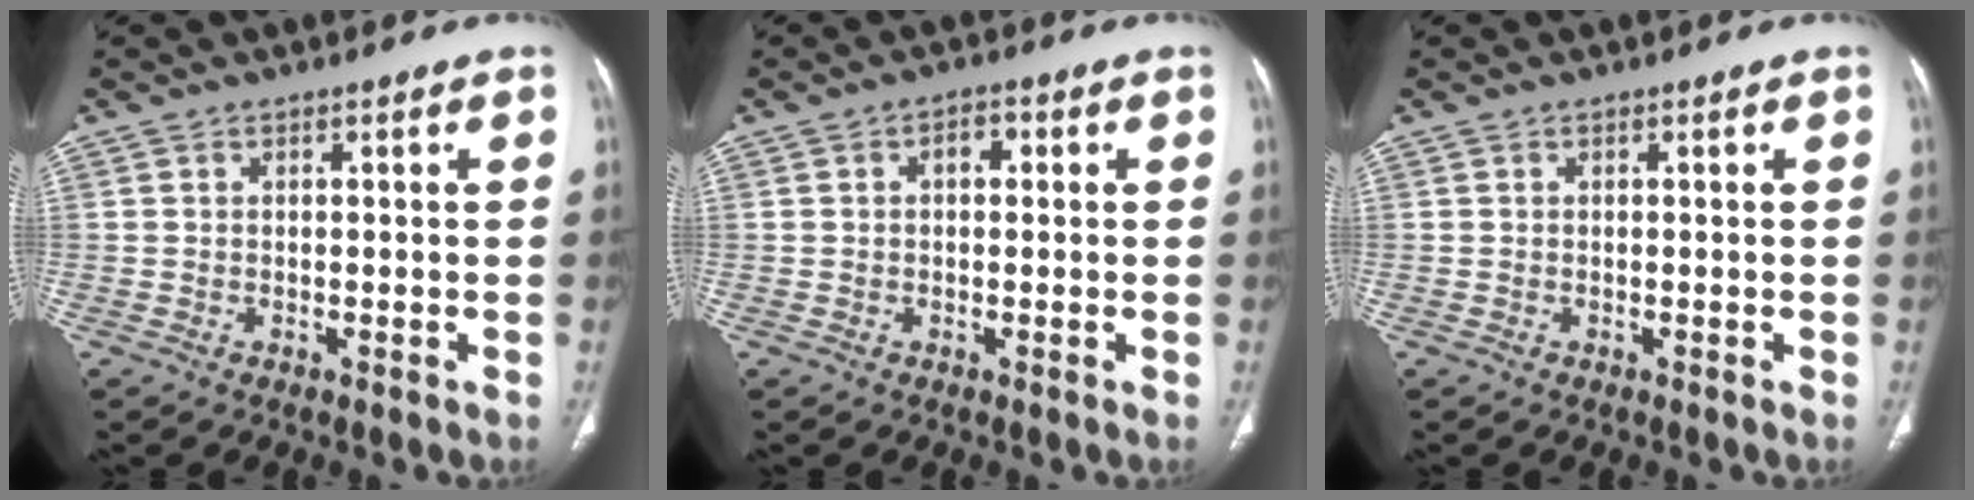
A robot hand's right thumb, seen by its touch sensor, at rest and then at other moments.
{"total": 2.5, "force": [0.5, 1.5, 1.9], "torque": [-0.024, 0.011, 0.004]}
{"total": 0.0}